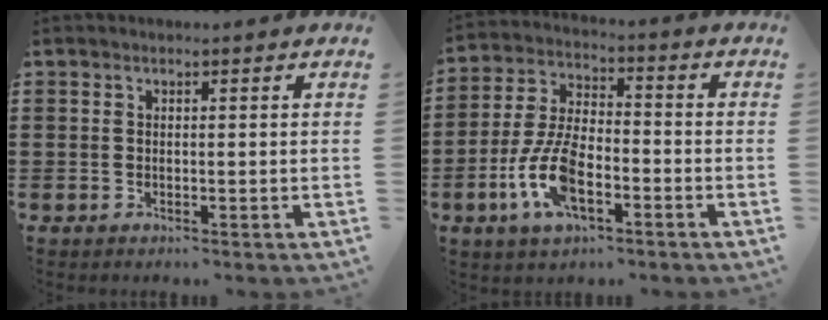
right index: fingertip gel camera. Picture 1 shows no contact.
{"total": 10.0, "force": [-3.7, 4.6, 8.1], "torque": [-0.193, -0.006, -0.073]}